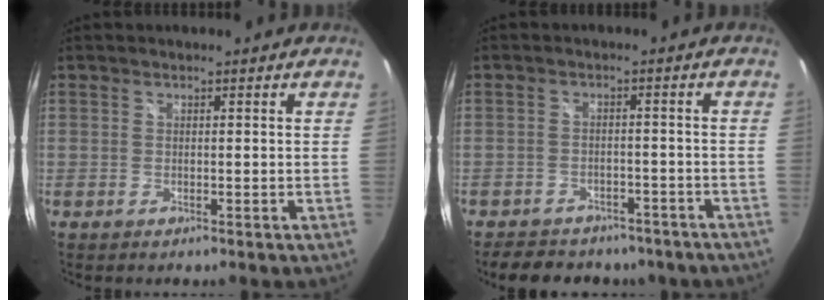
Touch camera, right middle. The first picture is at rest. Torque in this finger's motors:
{"motor_torque": [1.08, -1.05, 0.15, 0.06]}